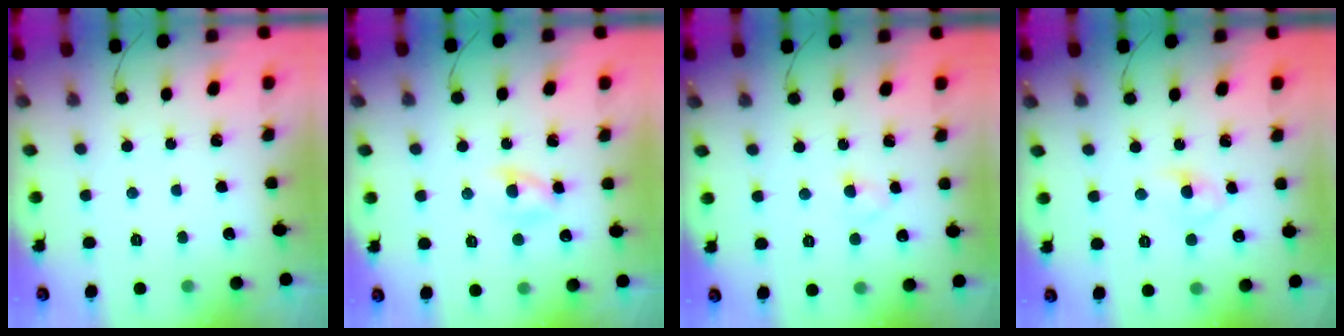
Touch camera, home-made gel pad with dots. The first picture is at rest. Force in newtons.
{"total": 2.2, "press": 2.0, "slide": 0.9}
{"total": 2.3, "press": 2.0, "slide": 1.1}
{"total": 3.6, "press": 3.3, "slide": 1.5}